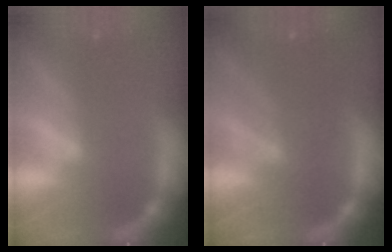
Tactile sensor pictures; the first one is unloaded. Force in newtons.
{"total": 6.0}